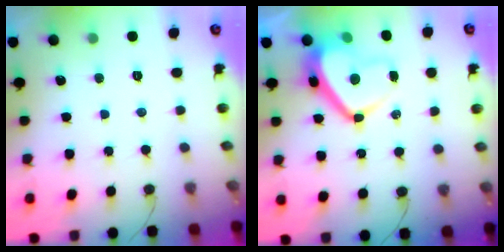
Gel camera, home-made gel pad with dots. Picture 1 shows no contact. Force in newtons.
{"total": 12.1, "press": 12.0, "slide": 1.0}